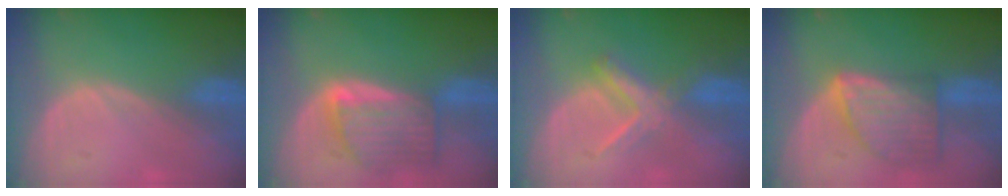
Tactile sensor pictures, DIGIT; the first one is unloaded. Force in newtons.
{"total": 8.0, "press": 7.2, "slide": 3.4}
{"total": 5.5, "press": 5.4, "slide": 1.1}
{"total": 8.2, "press": 7.4, "slide": 3.4}